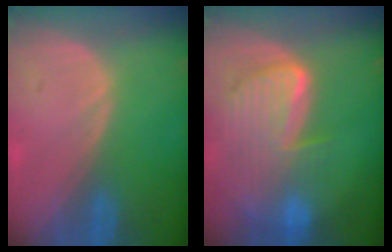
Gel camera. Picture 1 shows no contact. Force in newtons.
{"total": 9.9, "press": 8.4, "slide": 5.1}